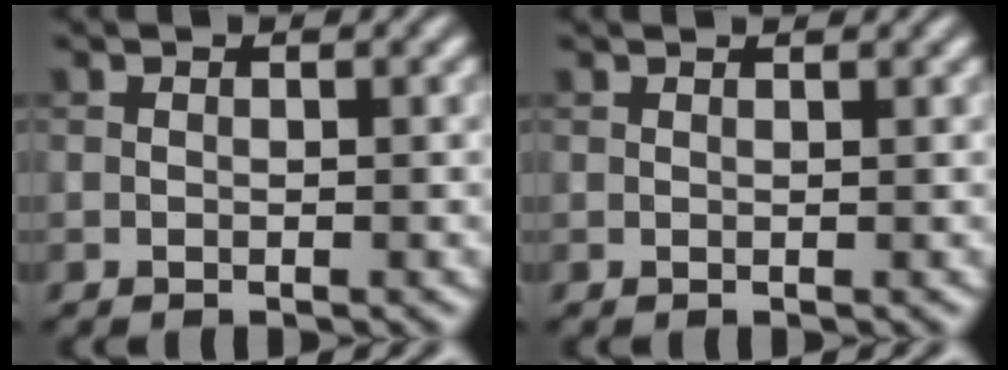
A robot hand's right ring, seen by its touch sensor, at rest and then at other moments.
{"total": 1.2, "force": [1.1, 0.2, 0.4], "torque": [-0.008, -0.001, 0.007]}